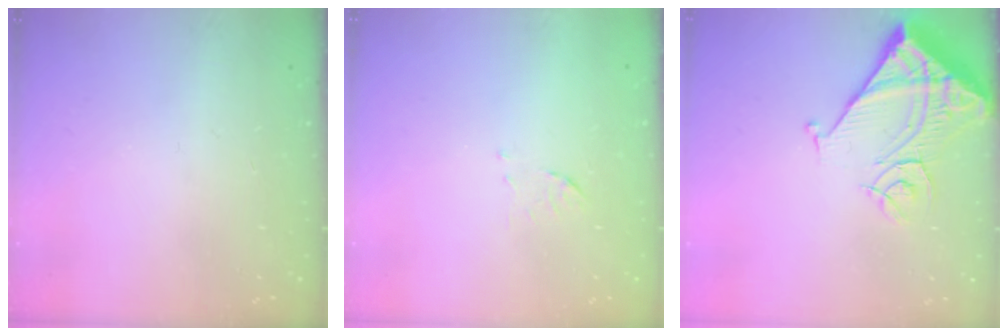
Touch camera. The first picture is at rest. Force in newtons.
{"total": 5.3, "press": 5.2, "slide": 0.5}
{"total": 13.6, "press": 13.6, "slide": 1.6}